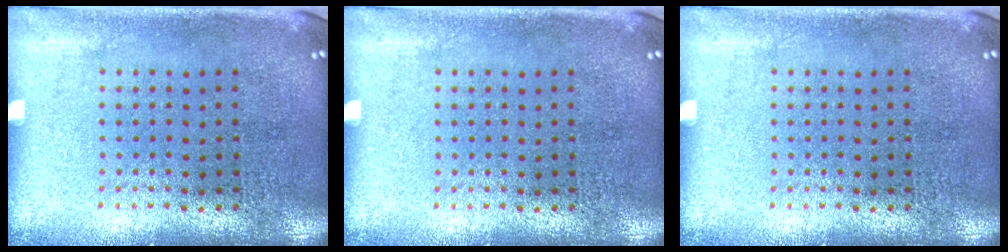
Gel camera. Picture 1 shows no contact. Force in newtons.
{"total": 0.0}
{"total": 0.0}